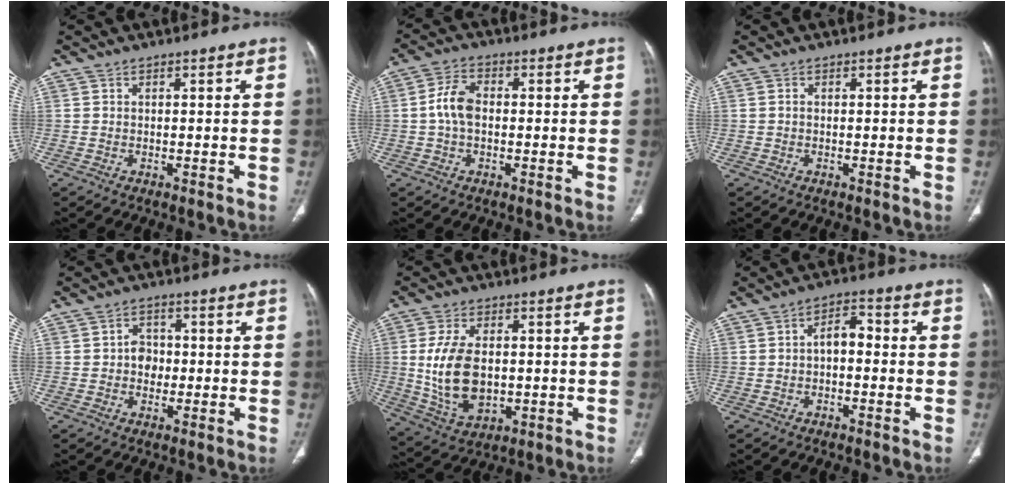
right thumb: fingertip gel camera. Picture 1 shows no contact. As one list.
[{"total": 5.7, "force": [-0.2, 3.5, 4.5], "torque": [-0.090, 0.015, -0.010]}, {"total": 0.0}, {"total": 3.8, "force": [-0.3, 3.2, 2.0], "torque": [-0.010, 0.009, -0.011]}, {"total": 12.7, "force": [0.0, 7.7, 10.1], "torque": [-0.191, -0.008, 0.015]}, {"total": 4.6, "force": [-0.6, 2.7, 3.7], "torque": [-0.048, 0.024, -0.019]}]